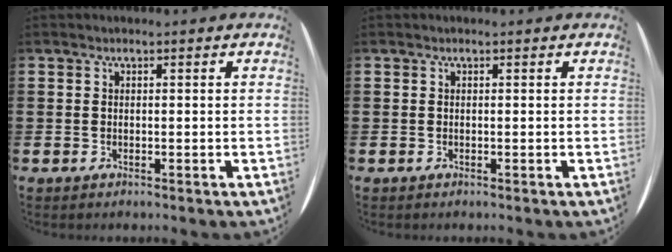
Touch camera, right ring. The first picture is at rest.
{"total": 0.0}